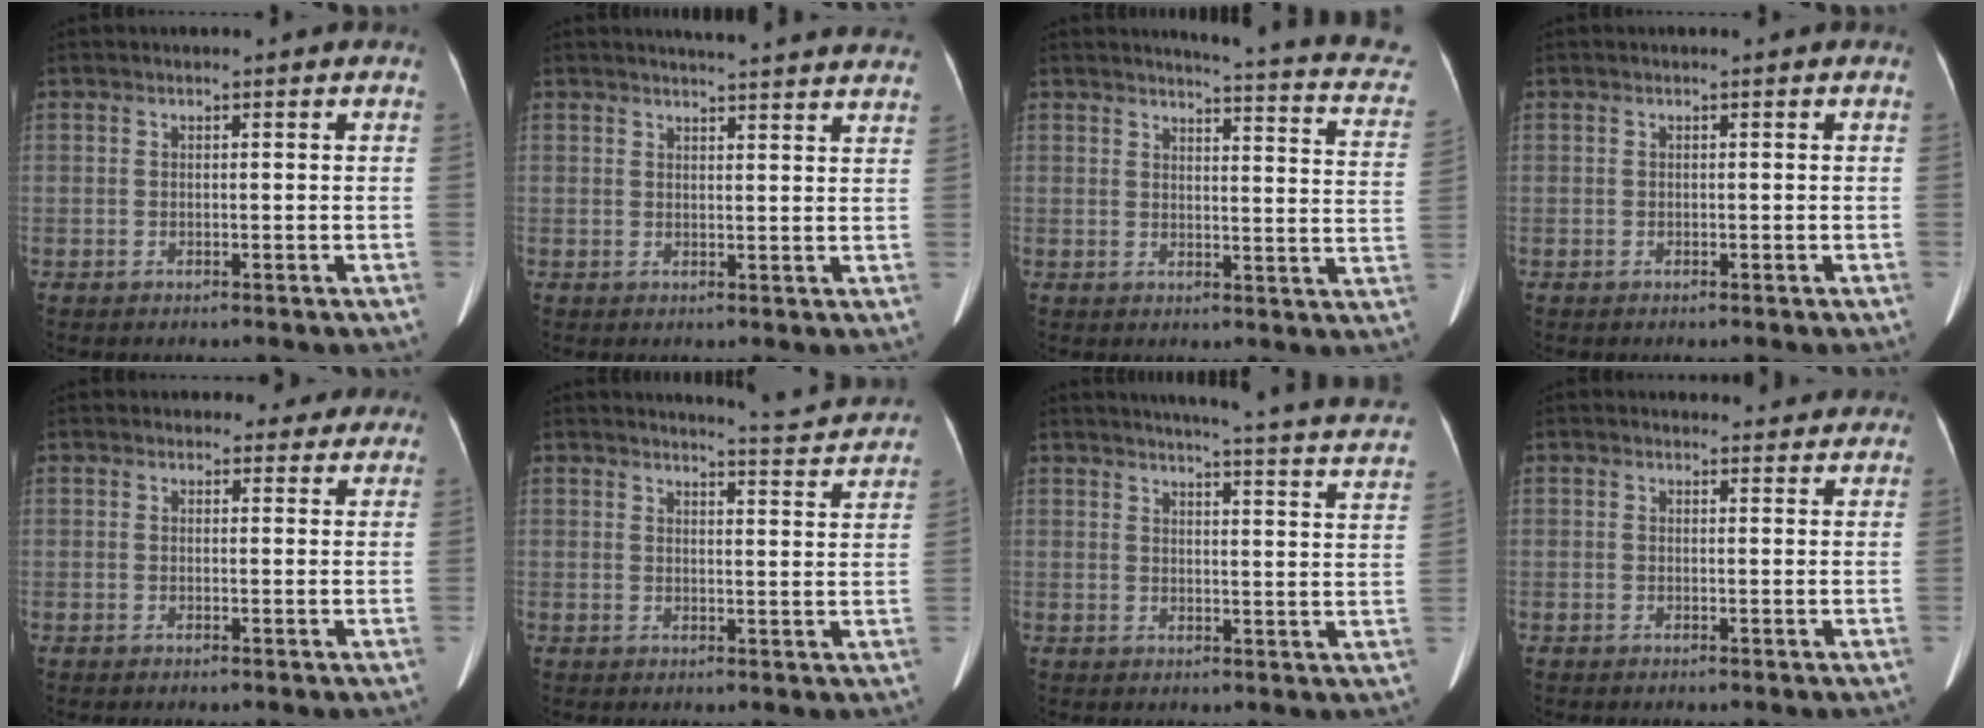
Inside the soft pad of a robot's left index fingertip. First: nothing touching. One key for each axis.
{"total": 15.4, "fx": 14.6, "fy": 0.7, "fz": 4.9, "tx": -0.059, "ty": -0.014, "tz": 0.165}
{"total": 15.0, "fx": 13.4, "fy": 1.7, "fz": 6.6, "tx": -0.062, "ty": -0.059, "tz": 0.119}
{"total": 0.0}
{"total": 3.3, "fx": 2.7, "fy": 1.8, "fz": 0.1, "tx": 0.009, "ty": -0.001, "tz": 0.022}
{"total": 7.0, "fx": 6.9, "fy": -0.6, "fz": 0.2, "tx": -0.021, "ty": -0.021, "tz": 0.079}
{"total": 22.5, "fx": 21.0, "fy": 0.5, "fz": 8.3, "tx": -0.103, "ty": -0.068, "tz": 0.228}
{"total": 3.6, "fx": 3.3, "fy": 1.3, "fz": 0.2, "tx": 0.003, "ty": 0.002, "tz": 0.030}